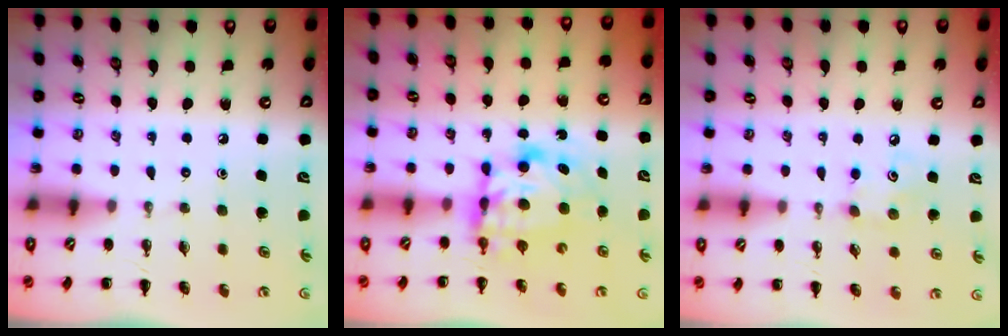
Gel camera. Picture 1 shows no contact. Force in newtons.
{"total": 7.9, "press": 7.8, "slide": 1.2}
{"total": 4.5, "press": 4.5, "slide": 0.7}